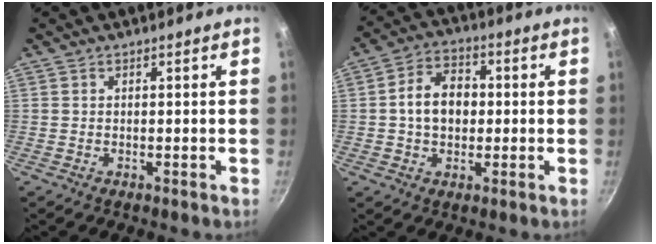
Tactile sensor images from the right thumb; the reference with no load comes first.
{"total": 9.5, "force": [0.2, 7.0, 6.5], "torque": [-0.084, 0.020, -0.006]}